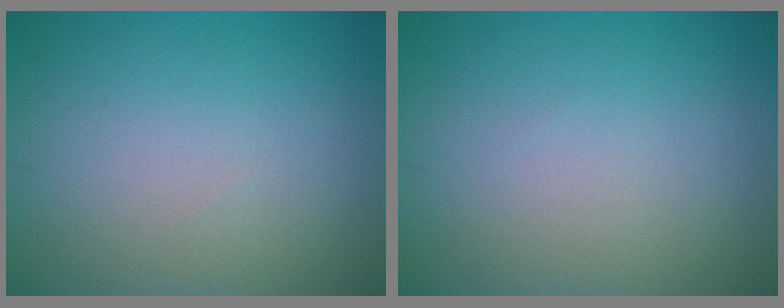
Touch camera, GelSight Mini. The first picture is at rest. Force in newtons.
{"total": 0.0}